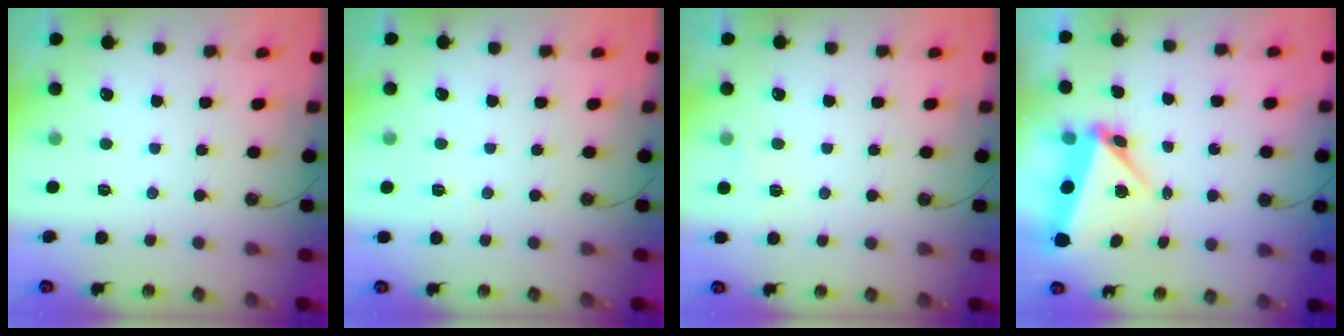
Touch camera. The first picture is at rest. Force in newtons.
{"total": 2.3, "press": 1.3, "slide": 1.9}
{"total": 4.7, "press": 2.5, "slide": 4.0}
{"total": 6.1, "press": 6.1, "slide": 0.1}